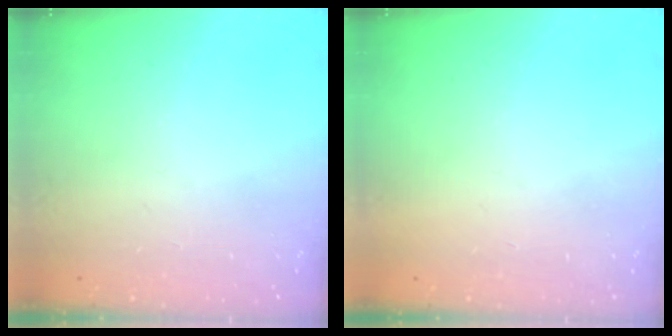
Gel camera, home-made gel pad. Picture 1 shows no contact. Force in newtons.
{"total": 1.5, "press": 1.5, "slide": 0.1}